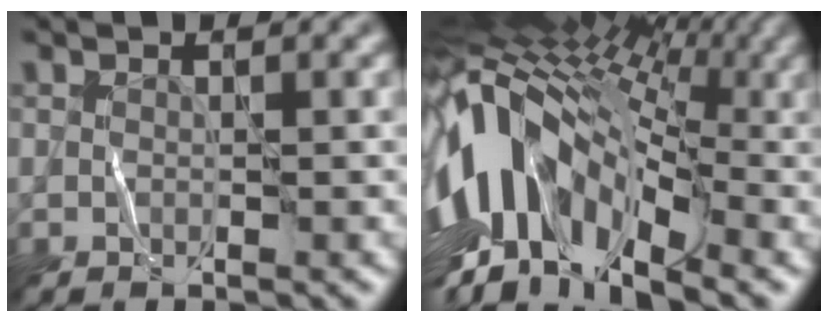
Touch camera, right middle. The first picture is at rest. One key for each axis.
{"total": 14.9, "fx": -1.3, "fy": 7.5, "fz": 12.9, "tx": -0.246, "ty": 0.035, "tz": -0.033}